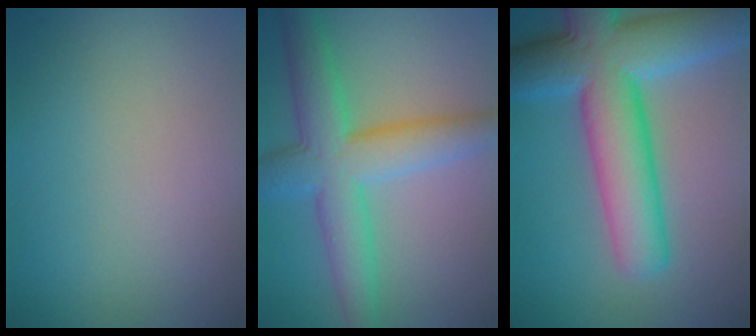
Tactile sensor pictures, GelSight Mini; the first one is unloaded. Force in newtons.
{"total": 7.0, "press": 7.0, "slide": 0.1}
{"total": 11.0, "press": 11.0, "slide": 0.5}